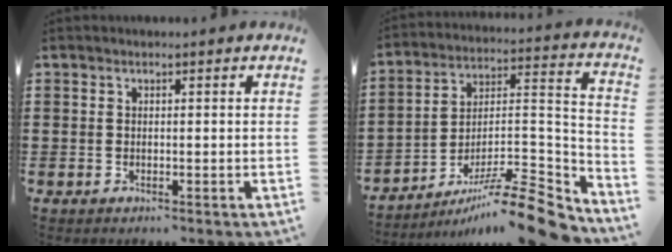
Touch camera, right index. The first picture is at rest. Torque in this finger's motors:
{"motor_torque": [1.13, -1.01, 0.07, -0.03]}